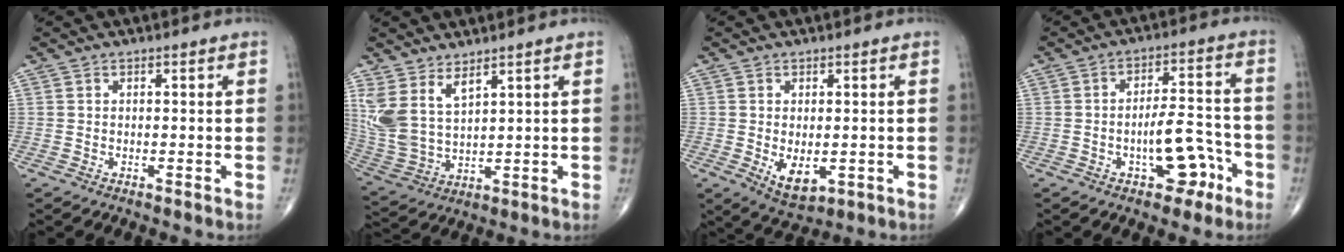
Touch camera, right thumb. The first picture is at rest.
{"total": 9.5, "force": [5.8, 4.1, 6.4], "torque": [-0.135, -0.029, 0.136]}
{"total": 5.9, "force": [-1.1, 3.2, 4.8], "torque": [-0.070, -0.014, -0.005]}
{"total": 9.6, "force": [-4.1, 4.5, 7.4], "torque": [-0.092, 0.043, -0.057]}